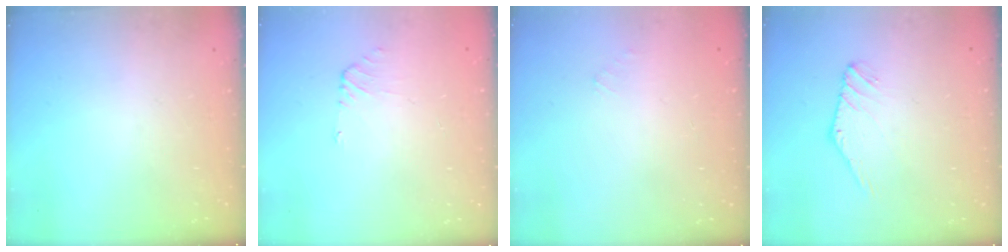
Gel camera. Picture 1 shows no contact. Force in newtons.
{"total": 0.6, "press": 0.4, "slide": 0.4}
{"total": 1.4, "press": 1.4, "slide": 0.2}
{"total": 1.3, "press": 1.3, "slide": 0.1}